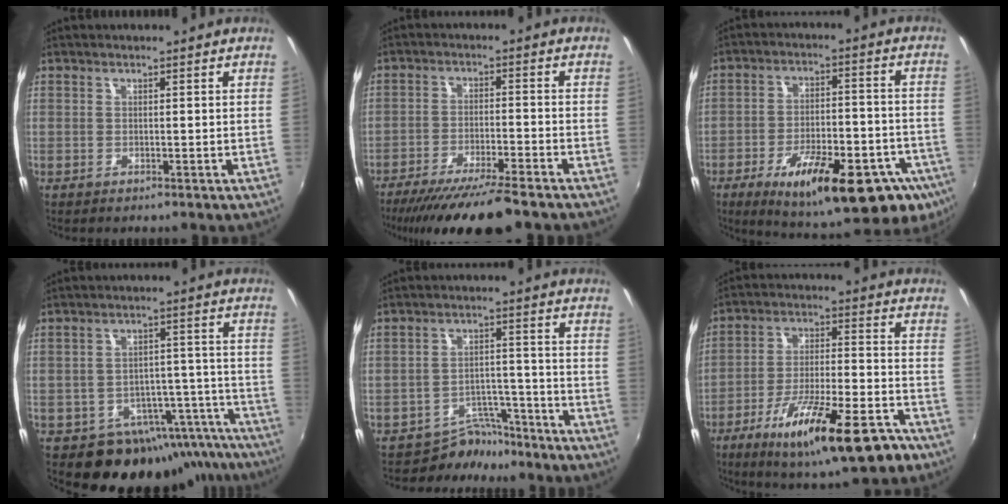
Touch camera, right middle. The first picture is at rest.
{"total": 13.7, "force": [-11.5, 0.8, 7.5], "torque": [-0.147, -0.027, -0.186]}
{"total": 24.7, "force": [-13.3, 8.6, 19.0], "torque": [-0.288, -0.033, -0.176]}
{"total": 18.9, "force": [-15.5, 9.8, 4.5], "torque": [-0.070, 0.052, -0.183]}
{"total": 6.5, "force": [-5.8, 2.9, -0.1], "torque": [-0.001, 0.021, -0.090]}
{"total": 19.2, "force": [-11.5, 4.4, 14.7], "torque": [-0.252, -0.039, -0.181]}